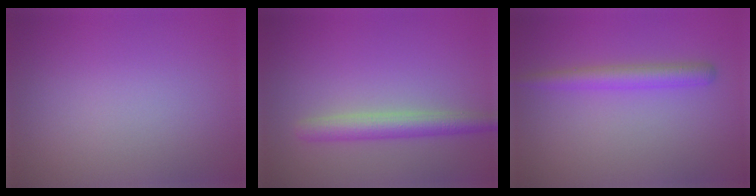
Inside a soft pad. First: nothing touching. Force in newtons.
{"total": 3.0, "press": 3.0, "slide": 0.1}
{"total": 2.6, "press": 2.6, "slide": 0.1}